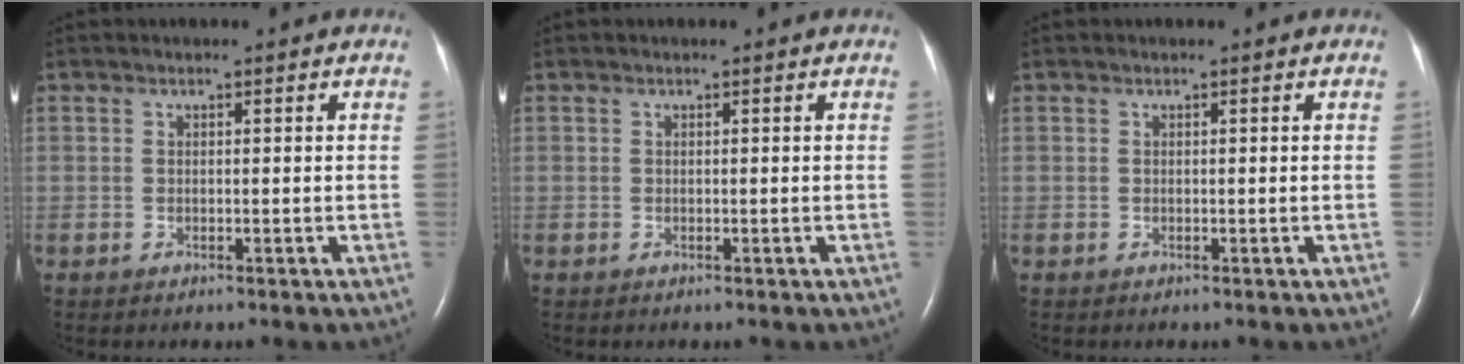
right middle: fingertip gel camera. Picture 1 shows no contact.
{"total": 0.0}
{"total": 0.0}